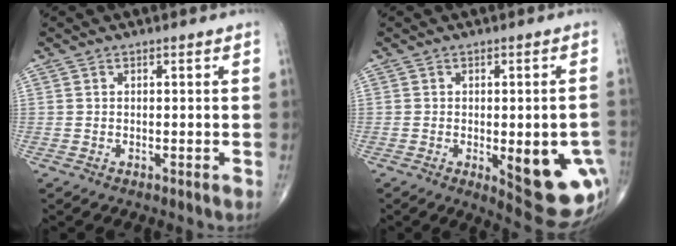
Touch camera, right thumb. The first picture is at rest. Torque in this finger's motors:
{"motor_torque": [1.51, 1.35, 0.60, -0.72, 0.23]}